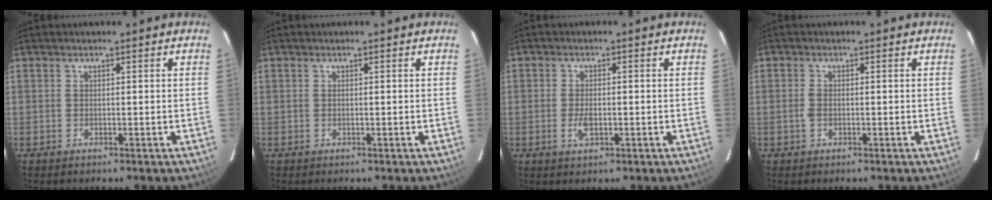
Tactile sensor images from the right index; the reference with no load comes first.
{"total": 0.0}
{"total": 3.2, "force": [-0.9, 1.4, 2.7], "torque": [-0.053, -0.002, -0.015]}
{"total": 1.3, "force": [-0.4, 0.8, 1.0], "torque": [-0.023, 0.002, -0.010]}